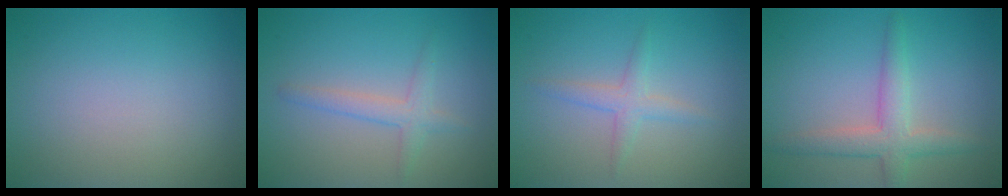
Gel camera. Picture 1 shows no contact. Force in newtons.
{"total": 2.0, "press": 2.0, "slide": 0.1}
{"total": 1.8, "press": 1.8, "slide": 0.1}
{"total": 3.4, "press": 3.4, "slide": 0.2}